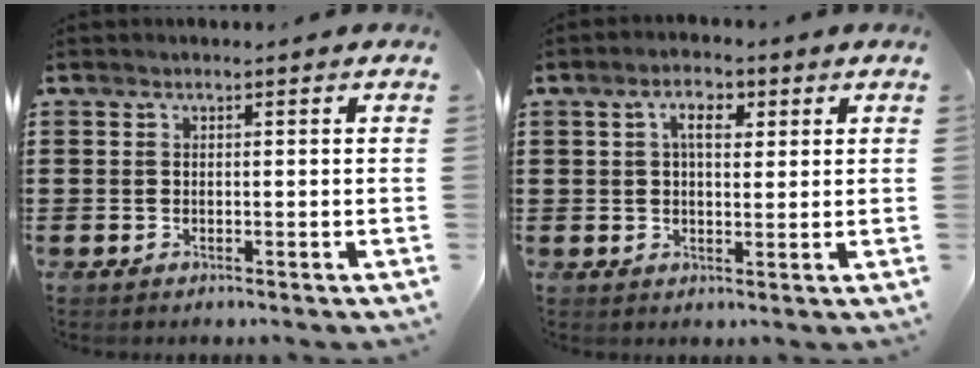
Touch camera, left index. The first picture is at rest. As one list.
[{"total": 4.4, "force": [1.6, 2.3, 3.4], "torque": [-0.061, 0.006, 0.021]}]